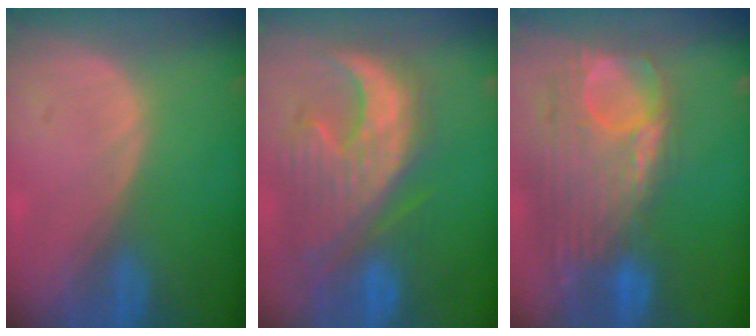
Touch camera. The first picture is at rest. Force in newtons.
{"total": 12.2, "press": 11.2, "slide": 4.9}
{"total": 12.7, "press": 10.6, "slide": 6.9}